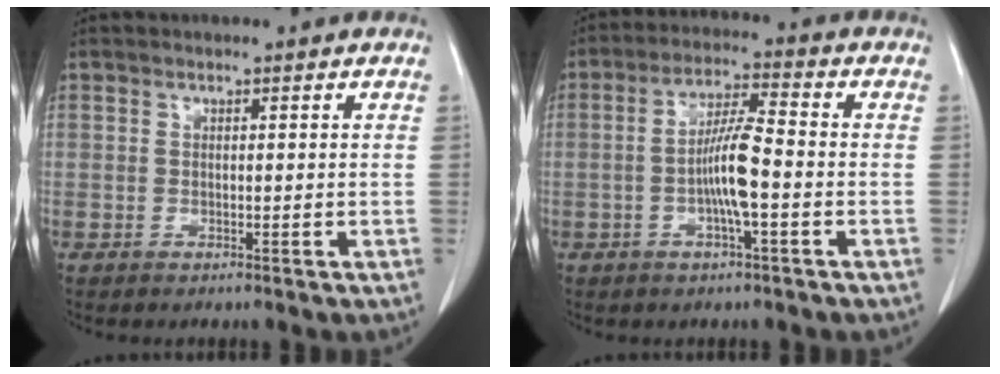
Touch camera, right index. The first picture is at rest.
{"total": 7.2, "force": [-1.5, 0.5, 7.0], "torque": [-0.137, 0.009, -0.029]}